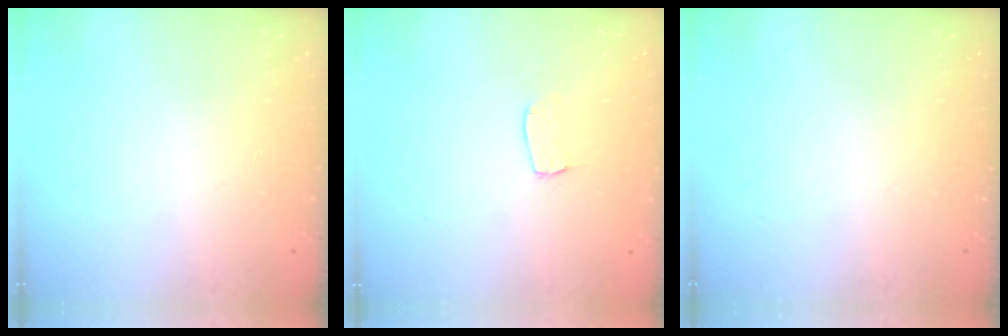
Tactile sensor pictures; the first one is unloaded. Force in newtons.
{"total": 3.3, "press": 3.3, "slide": 0.2}
{"total": 0.0}